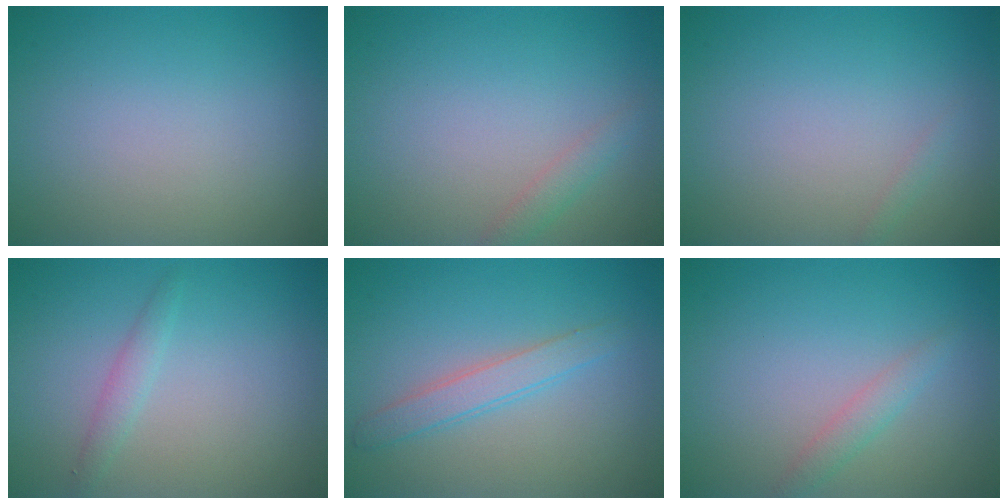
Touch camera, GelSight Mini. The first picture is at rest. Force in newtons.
{"total": 1.3, "press": 1.3, "slide": 0.1}
{"total": 0.5, "press": 0.5, "slide": 0.0}
{"total": 1.3, "press": 1.2, "slide": 0.0}
{"total": 2.2, "press": 2.2, "slide": 0.1}
{"total": 1.4, "press": 1.4, "slide": 0.1}